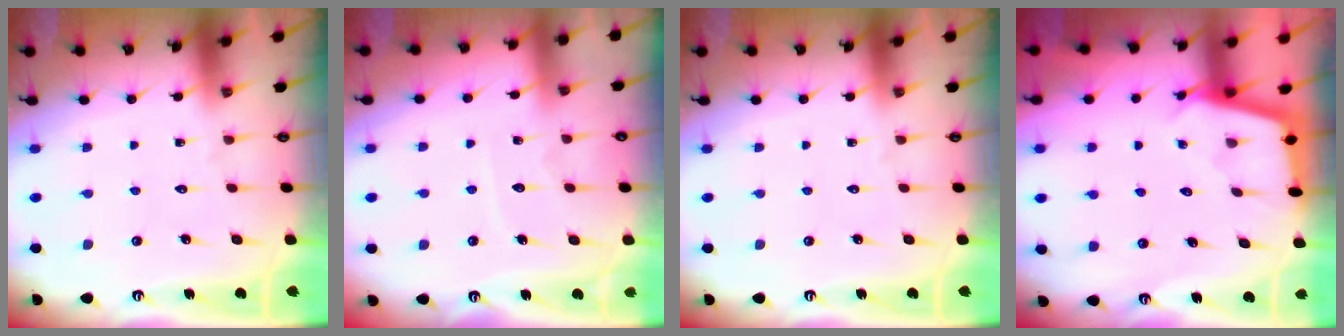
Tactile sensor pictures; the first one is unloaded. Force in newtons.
{"total": 5.0, "press": 5.0, "slide": 0.4}
{"total": 0.0}
{"total": 2.8, "press": 2.8, "slide": 0.3}